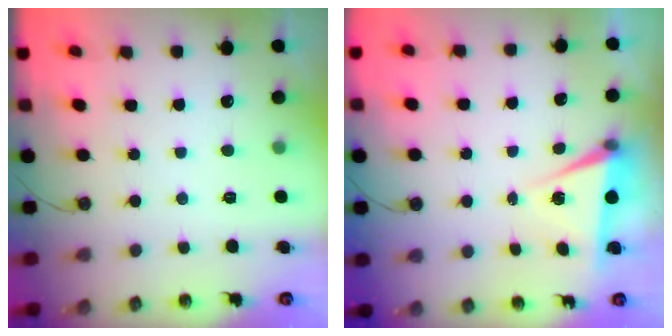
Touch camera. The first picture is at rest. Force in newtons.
{"total": 5.6, "press": 3.7, "slide": 4.3}